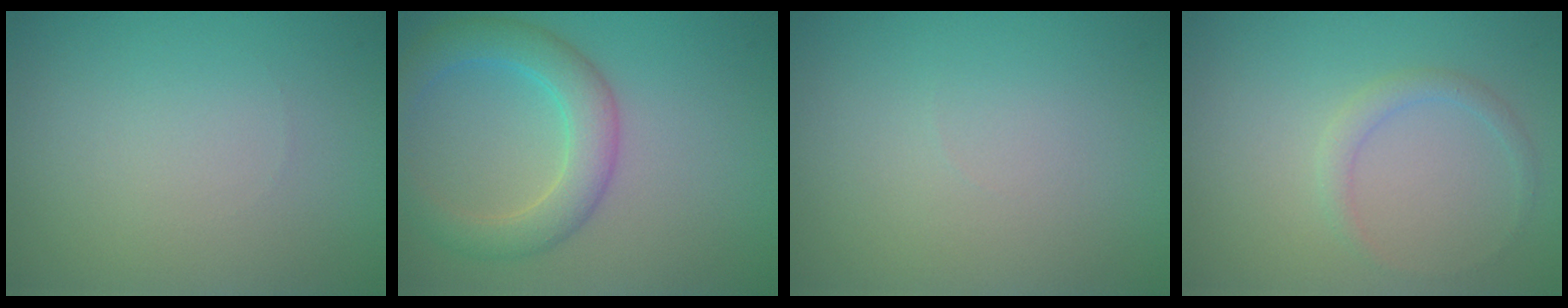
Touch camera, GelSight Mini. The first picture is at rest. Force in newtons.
{"total": 4.4, "press": 4.4, "slide": 0.0}
{"total": 0.0}
{"total": 1.4, "press": 1.4, "slide": 0.1}